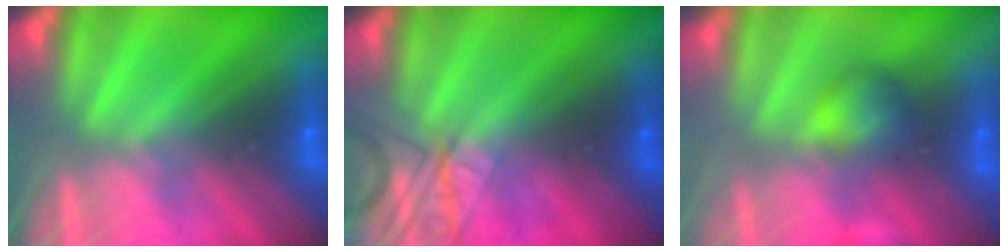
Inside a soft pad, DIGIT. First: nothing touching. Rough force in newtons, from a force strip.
{"total": 2.3}
{"total": 2.9}